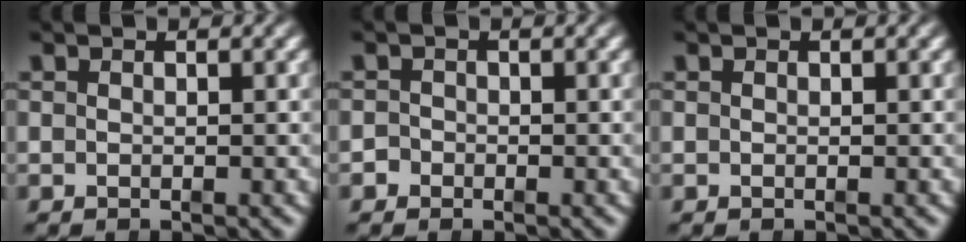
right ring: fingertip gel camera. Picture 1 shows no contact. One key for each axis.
{"total": 1.2, "fx": -0.8, "fy": 0.9, "fz": -0.2, "tx": 0.002, "ty": -0.006, "tz": -0.015}
{"total": 0.0}